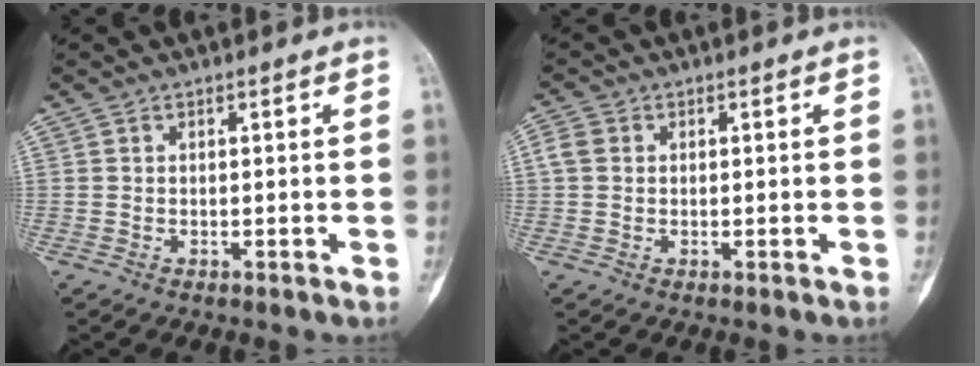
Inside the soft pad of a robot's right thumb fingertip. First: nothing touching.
{"total": 2.4, "force": [0.3, 2.0, 1.2], "torque": [-0.027, 0.007, 0.004]}